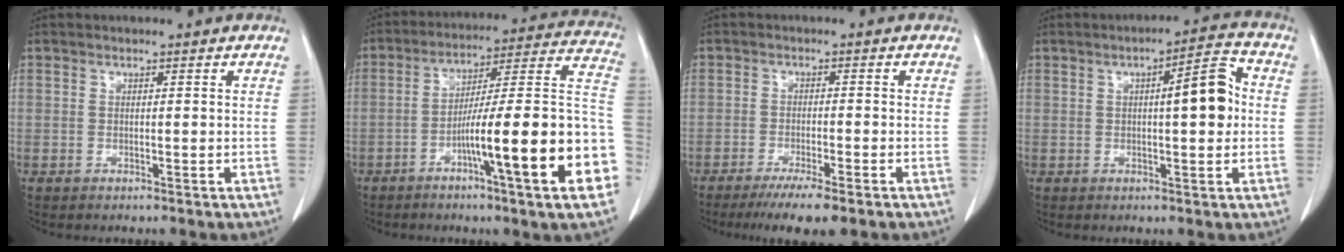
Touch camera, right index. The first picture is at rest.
{"total": 22.5, "force": [-7.3, 0.5, 21.2], "torque": [-0.230, 0.013, -0.110]}
{"total": 6.1, "force": [-4.4, 0.5, 4.3], "torque": [-0.065, -0.012, -0.069]}
{"total": 7.4, "force": [0.5, 1.5, 7.2], "torque": [-0.099, 0.017, 0.003]}